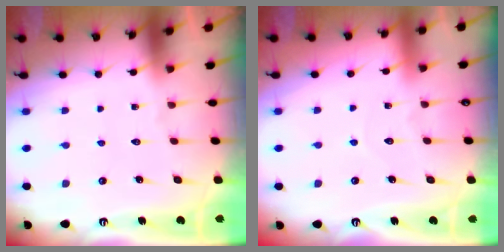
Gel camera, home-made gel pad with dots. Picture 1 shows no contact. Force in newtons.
{"total": 2.9, "press": 2.9, "slide": 0.3}